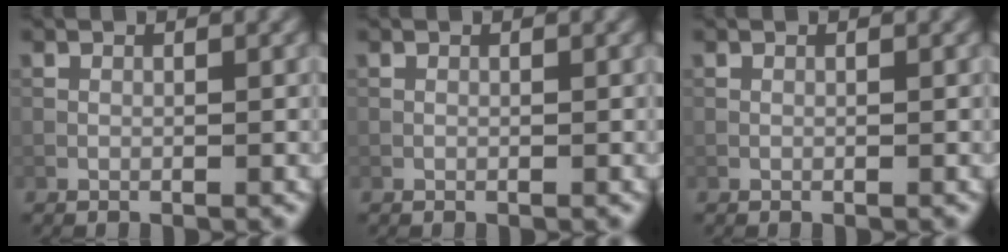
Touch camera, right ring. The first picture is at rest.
{"total": 0.0}
{"total": 0.0}